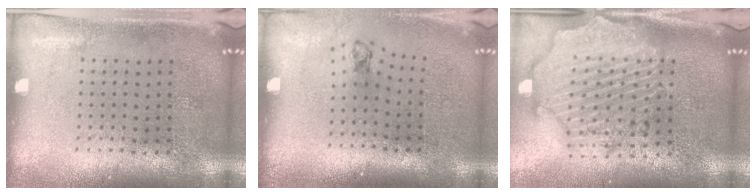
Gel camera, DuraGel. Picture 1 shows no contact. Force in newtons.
{"total": 0.8, "press": 0.3, "slide": 0.7}
{"total": 3.1, "press": 2.7, "slide": 1.5}